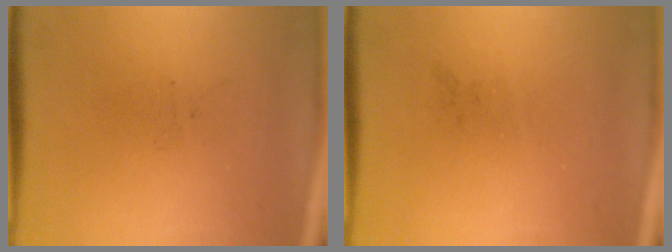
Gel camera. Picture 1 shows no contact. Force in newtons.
{"total": 0.0}